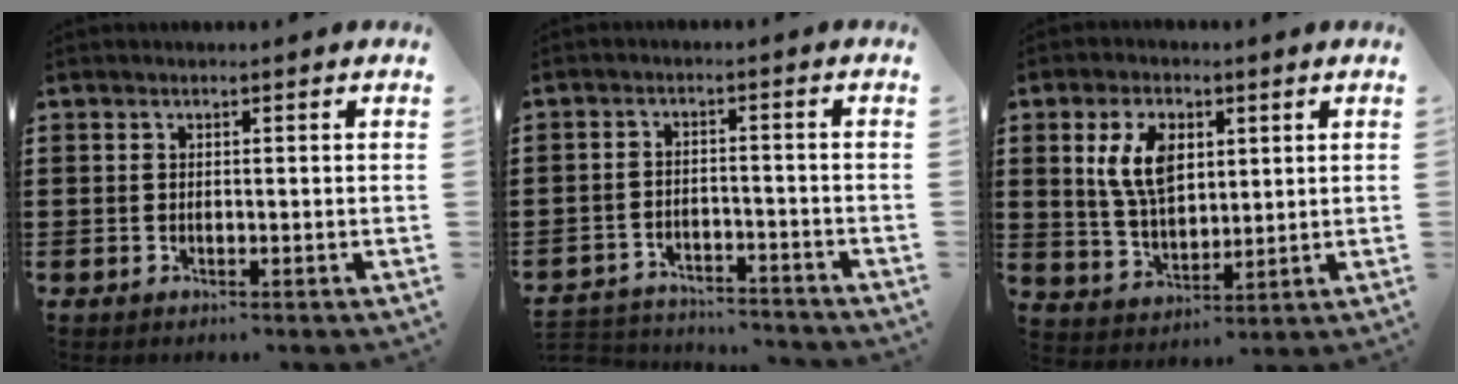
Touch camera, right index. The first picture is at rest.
{"total": 3.9, "force": [-3.9, 0.3, 0.2], "torque": [-0.017, -0.003, -0.085]}
{"total": 8.4, "force": [2.6, 4.8, 6.3], "torque": [-0.143, 0.013, 0.046]}